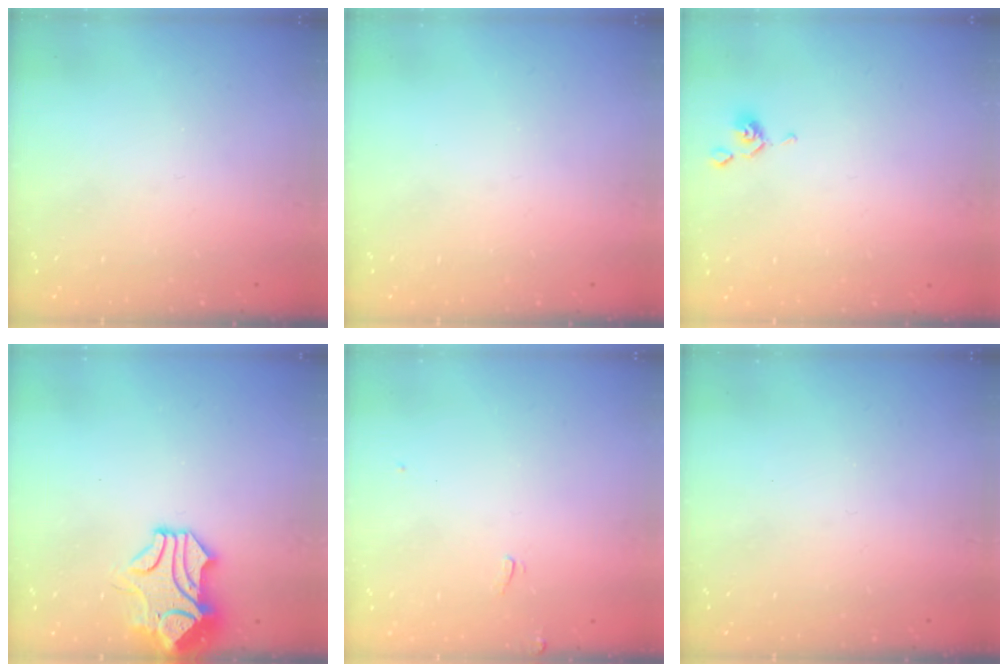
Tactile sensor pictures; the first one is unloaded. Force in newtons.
{"total": 0.0}
{"total": 1.8, "press": 1.8, "slide": 0.2}
{"total": 1.6, "press": 1.2, "slide": 1.1}
{"total": 1.2, "press": 1.0, "slide": 0.6}
{"total": 0.0}